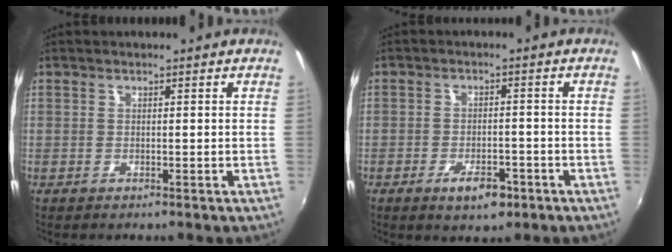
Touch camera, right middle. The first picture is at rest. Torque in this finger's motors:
{"motor_torque": [0.72, -0.78, 0.33, 0.07]}